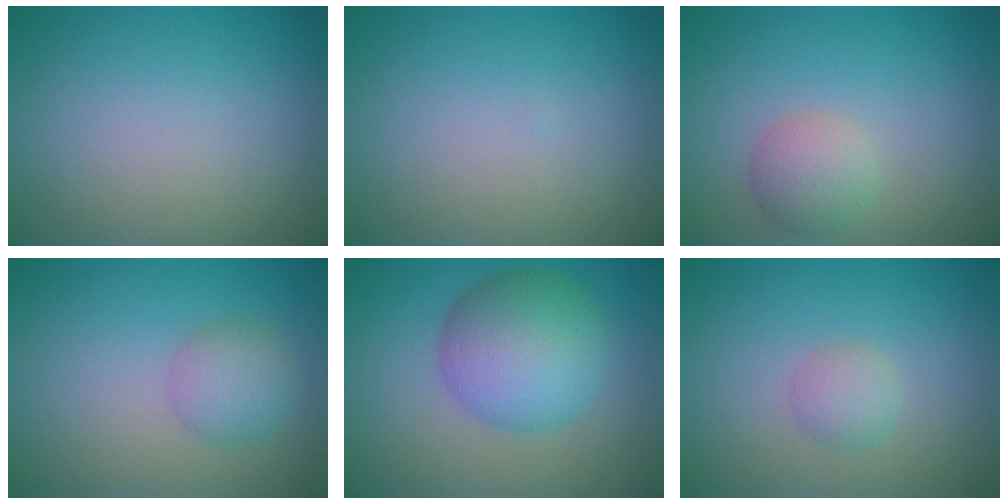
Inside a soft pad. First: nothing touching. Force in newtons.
{"total": 0.0}
{"total": 2.7, "press": 2.7, "slide": 0.1}
{"total": 2.8, "press": 2.8, "slide": 0.1}
{"total": 7.5, "press": 7.5, "slide": 0.0}
{"total": 1.6, "press": 1.6, "slide": 0.1}